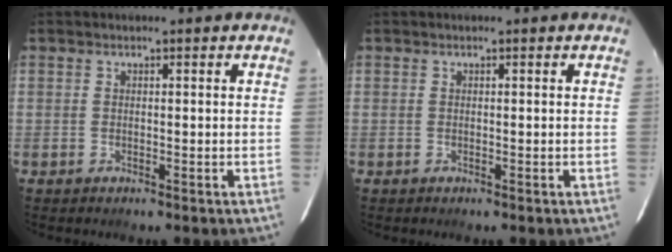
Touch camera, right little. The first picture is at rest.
{"total": 0.0}